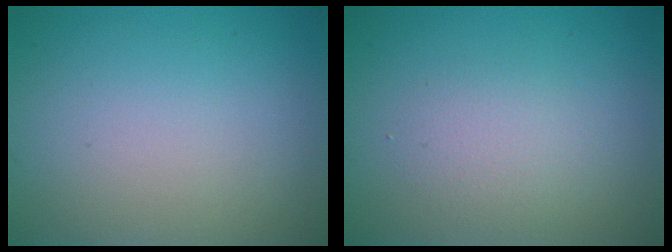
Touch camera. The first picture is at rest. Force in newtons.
{"total": 1.8, "press": 1.8, "slide": 0.0}